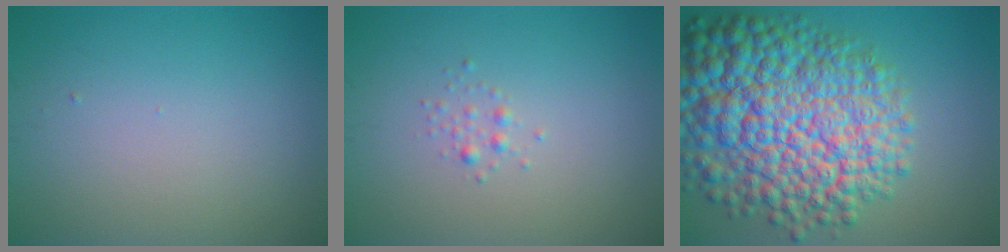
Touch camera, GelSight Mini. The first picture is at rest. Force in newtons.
{"total": 0.8, "press": 0.8, "slide": 0.0}
{"total": 15.0, "press": 15.0, "slide": 0.4}